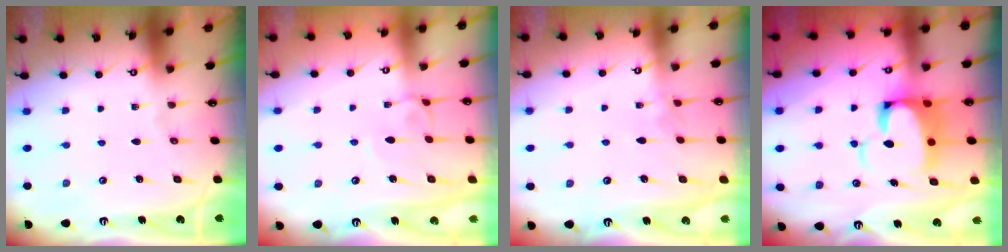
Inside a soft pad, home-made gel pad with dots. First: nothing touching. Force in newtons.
{"total": 3.7, "press": 3.7, "slide": 0.2}
{"total": 3.0, "press": 3.0, "slide": 0.3}
{"total": 7.8, "press": 7.6, "slide": 1.5}